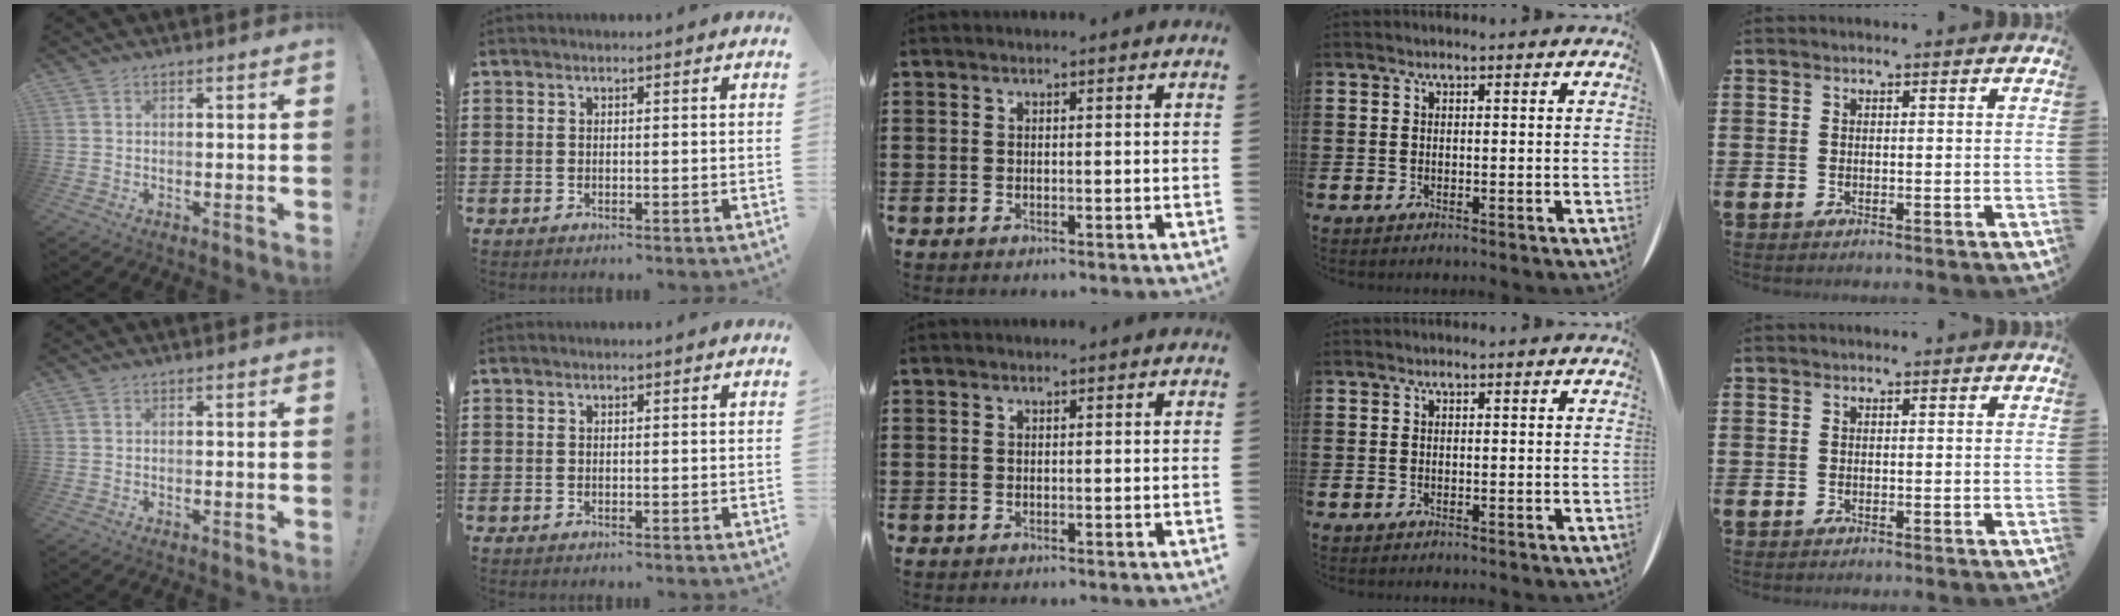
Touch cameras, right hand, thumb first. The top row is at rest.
{}